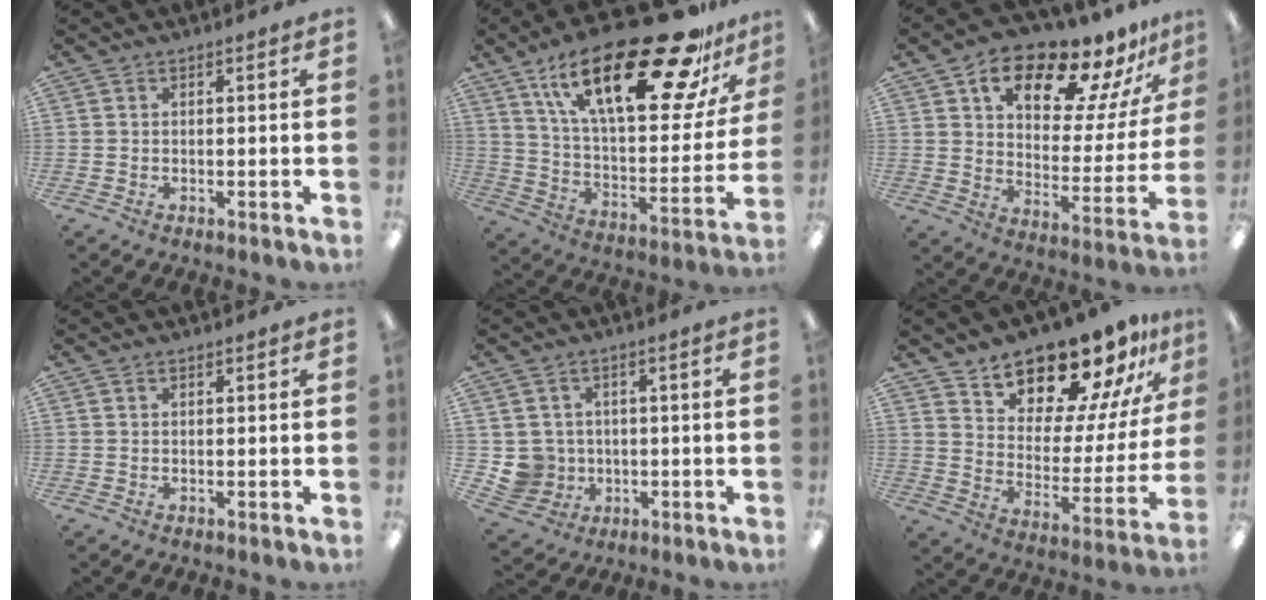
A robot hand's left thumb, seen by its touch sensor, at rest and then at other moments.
{"total": 31.5, "force": [19.0, 11.3, 22.3], "torque": [-0.347, -0.109, 0.314]}
{"total": 18.1, "force": [13.6, 7.3, 9.4], "torque": [-0.155, -0.086, 0.229]}
{"total": 0.8, "force": [0.5, 0.4, 0.5], "torque": [-0.011, 0.003, 0.009]}
{"total": 5.8, "force": [0.5, 5.8, 0.4], "torque": [-0.026, 0.004, 0.017]}
{"total": 17.1, "force": [15.0, 6.3, 5.2], "torque": [-0.077, -0.131, 0.260]}